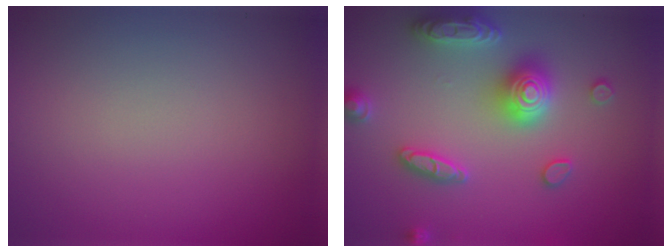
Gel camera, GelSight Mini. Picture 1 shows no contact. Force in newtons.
{"total": 4.9, "press": 4.8, "slide": 0.9}